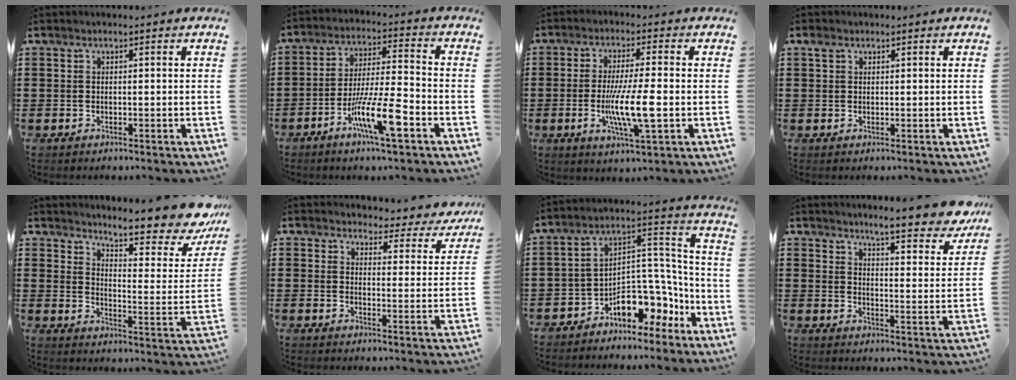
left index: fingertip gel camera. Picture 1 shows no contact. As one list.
[{"total": 11.1, "force": [-5.6, 1.9, 9.4], "torque": [-0.189, -0.001, -0.107]}, {"total": 8.8, "force": [-1.5, 1.2, 8.6], "torque": [-0.164, -0.012, -0.030]}, {"total": 1.4, "force": [0.7, 1.0, 0.8], "torque": [-0.019, 0.005, 0.013]}, {"total": 10.1, "force": [9.1, 0.9, 4.4], "torque": [-0.070, -0.073, 0.150]}, {"total": 3.9, "force": [3.8, 0.6, 0.8], "torque": [-0.028, -0.026, 0.063]}, {"total": 8.7, "force": [-6.4, 4.8, 3.4], "torque": [-0.057, 0.013, -0.120]}, {"total": 6.3, "force": [5.9, -0.3, 2.3], "torque": [-0.053, -0.041, 0.096]}]